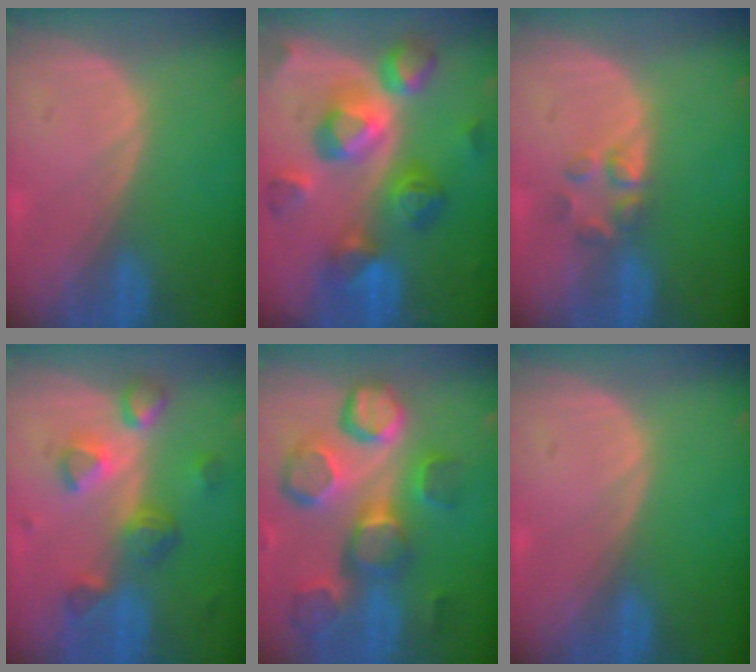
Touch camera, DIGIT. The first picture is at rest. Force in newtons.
{"total": 11.4, "press": 11.4, "slide": 0.9}
{"total": 2.9, "press": 2.9, "slide": 0.3}
{"total": 8.0, "press": 7.0, "slide": 3.8}
{"total": 12.4, "press": 11.1, "slide": 5.6}
{"total": 0.0}